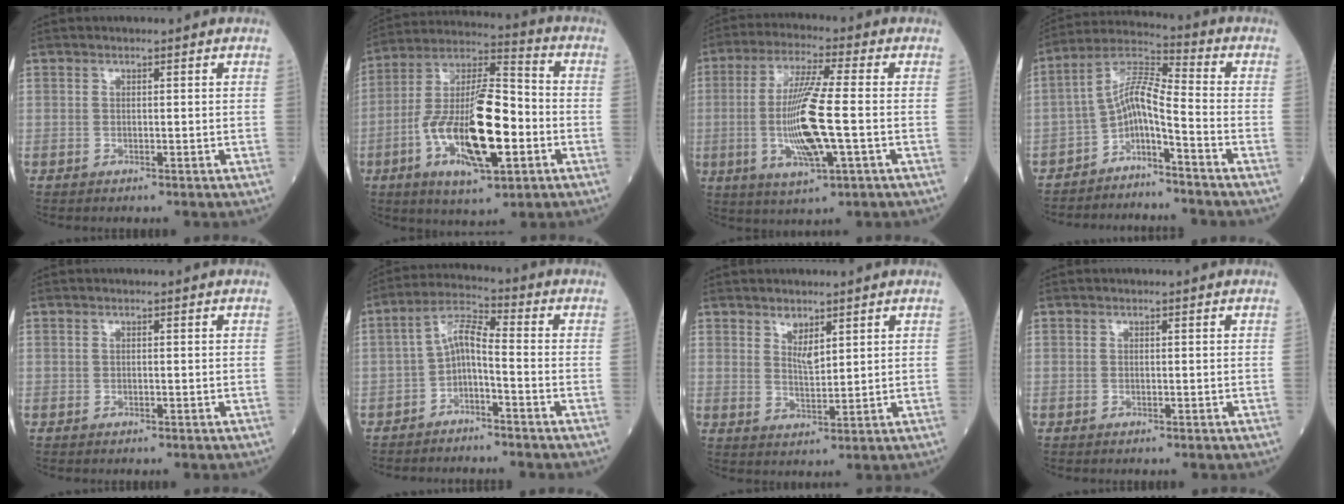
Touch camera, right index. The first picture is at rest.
{"total": 18.2, "force": [-4.7, 4.8, 16.9], "torque": [-0.329, 0.001, -0.079]}
{"total": 12.1, "force": [-1.8, 0.8, 12.0], "torque": [-0.243, -0.009, -0.033]}
{"total": 6.8, "force": [-3.9, 0.9, 5.5], "torque": [-0.104, 0.030, -0.075]}
{"total": 0.0}
{"total": 5.3, "force": [-2.1, 1.4, 4.7], "torque": [-0.089, 0.021, -0.043]}
{"total": 3.0, "force": [2.0, 1.1, 2.0], "torque": [-0.040, -0.005, 0.043]}
{"total": 0.0}